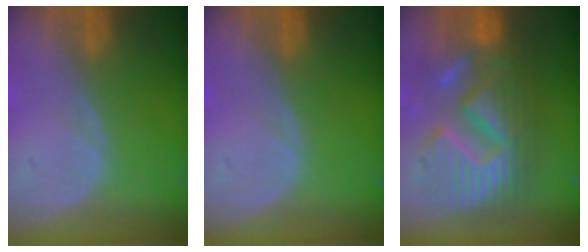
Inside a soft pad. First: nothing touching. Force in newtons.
{"total": 0.0}
{"total": 12.9, "press": 12.8, "slide": 1.3}